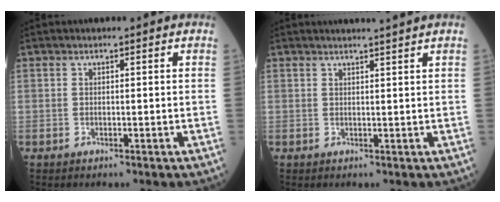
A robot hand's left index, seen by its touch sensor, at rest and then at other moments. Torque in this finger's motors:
{"motor_torque": [0.24, -0.41, 0.06, 0.05]}